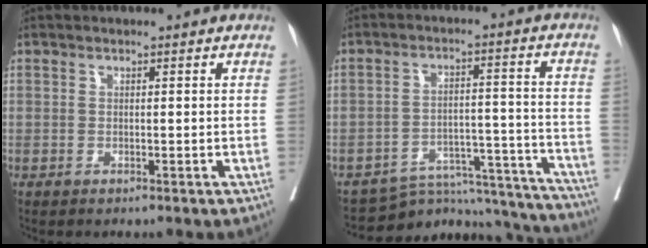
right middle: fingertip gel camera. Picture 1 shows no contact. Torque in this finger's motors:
{"motor_torque": [-0.64, -0.71, -0.26, -0.06]}